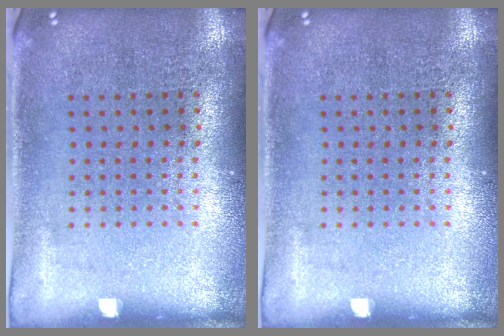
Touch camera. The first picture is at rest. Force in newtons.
{"total": 0.0}